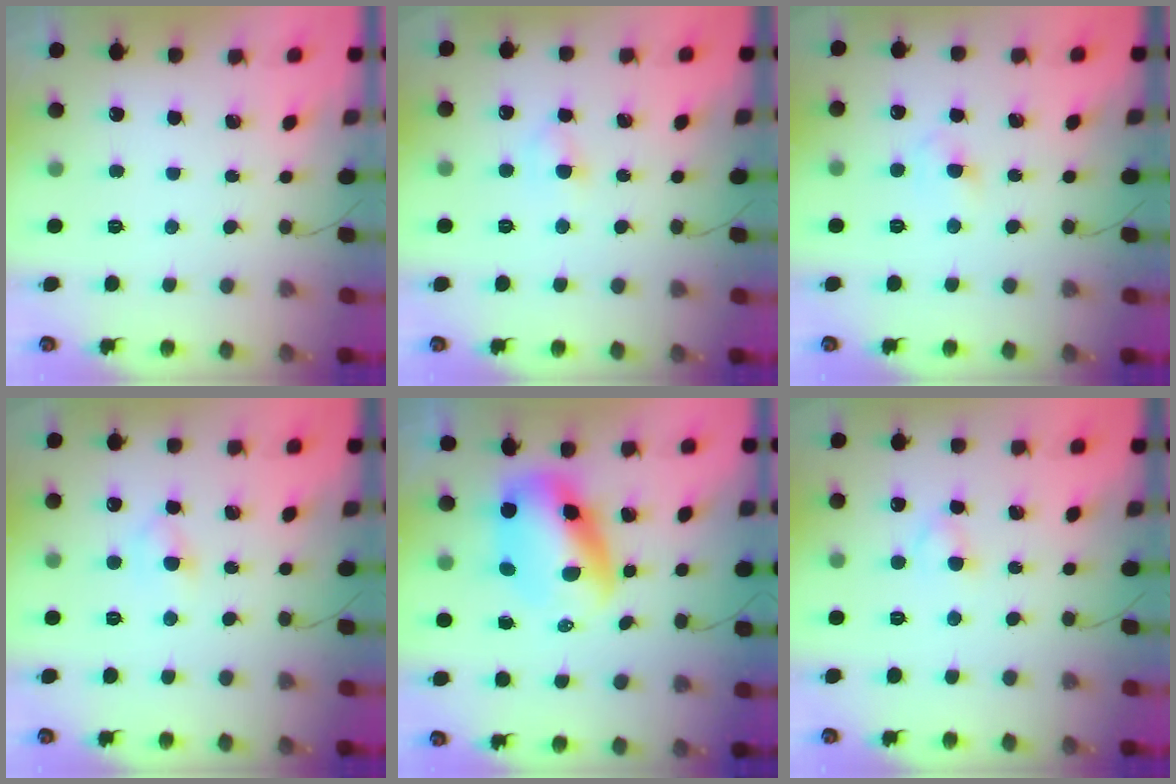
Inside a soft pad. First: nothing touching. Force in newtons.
{"total": 3.4, "press": 3.3, "slide": 1.1}
{"total": 3.4, "press": 3.2, "slide": 1.1}
{"total": 3.9, "press": 3.6, "slide": 1.5}
{"total": 7.7, "press": 7.3, "slide": 2.2}
{"total": 3.1, "press": 2.9, "slide": 1.0}